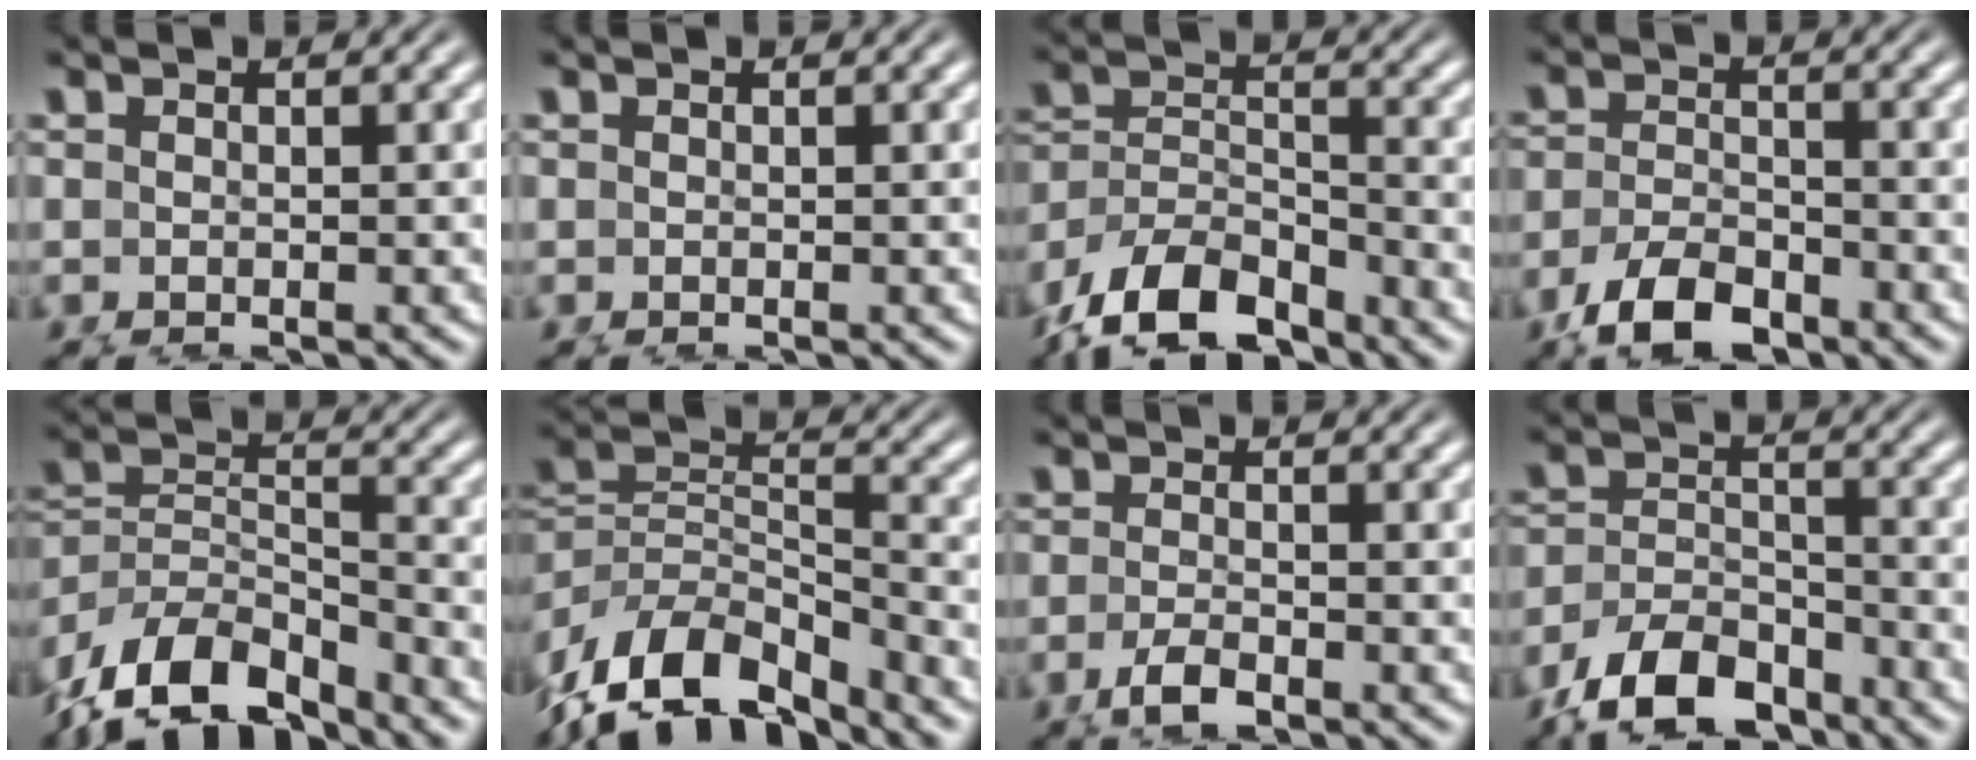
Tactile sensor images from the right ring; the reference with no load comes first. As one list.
[{"total": 0.0}, {"total": 5.8, "force": [-2.9, 4.3, 2.6], "torque": [-0.060, -0.031, -0.041]}, {"total": 4.4, "force": [-2.7, 2.9, 2.1], "torque": [-0.044, -0.026, -0.031]}, {"total": 6.6, "force": [-3.2, 4.9, 3.1], "torque": [-0.070, -0.033, -0.042]}, {"total": 8.0, "force": [-3.6, 5.6, 4.4], "torque": [-0.093, -0.036, -0.042]}, {"total": 1.0, "force": [-0.7, 0.2, 0.7], "torque": [-0.013, -0.009, -0.005]}, {"total": 6.8, "force": [-4.2, 4.7, 2.6], "torque": [-0.062, -0.039, -0.060]}]